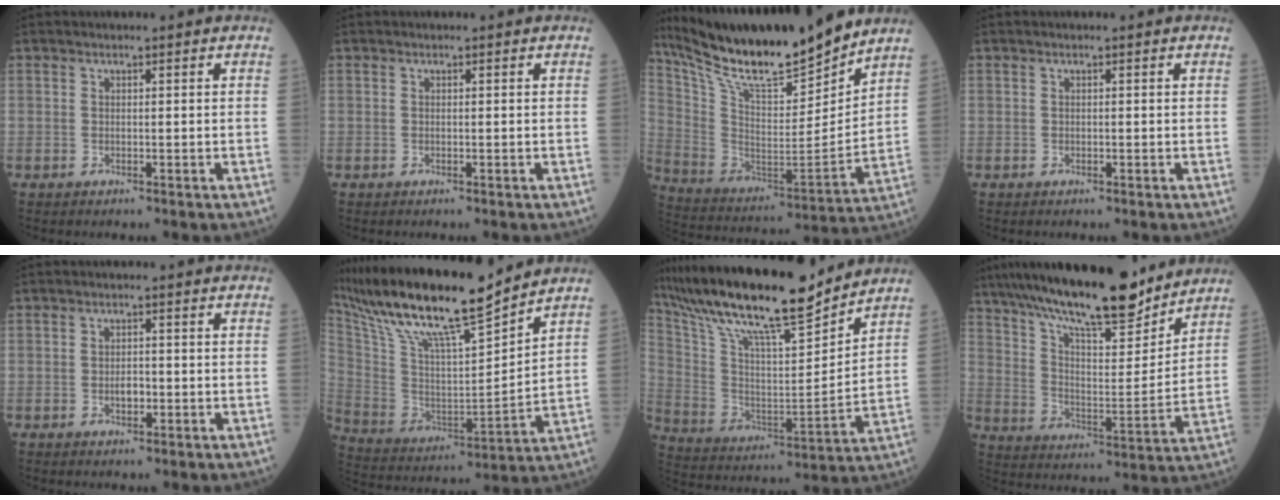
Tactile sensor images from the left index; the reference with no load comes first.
{"total": 0.0}
{"total": 22.3, "force": [19.4, 2.5, 10.7], "torque": [-0.204, -0.014, 0.337]}
{"total": 0.0}
{"total": 1.9, "force": [-0.5, 1.0, 1.5], "torque": [-0.024, 0.003, -0.008]}
{"total": 20.3, "force": [16.7, 1.3, 11.4], "torque": [-0.222, 0.006, 0.307]}
{"total": 22.0, "force": [18.6, 2.0, 11.5], "torque": [-0.219, 0.005, 0.323]}
{"total": 20.5, "force": [17.0, 3.3, 11.1], "torque": [-0.191, 0.006, 0.281]}